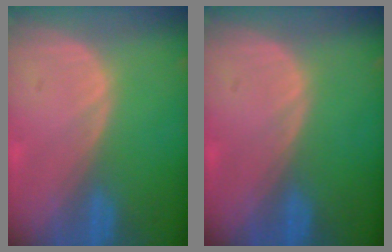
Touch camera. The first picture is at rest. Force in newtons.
{"total": 0.0}